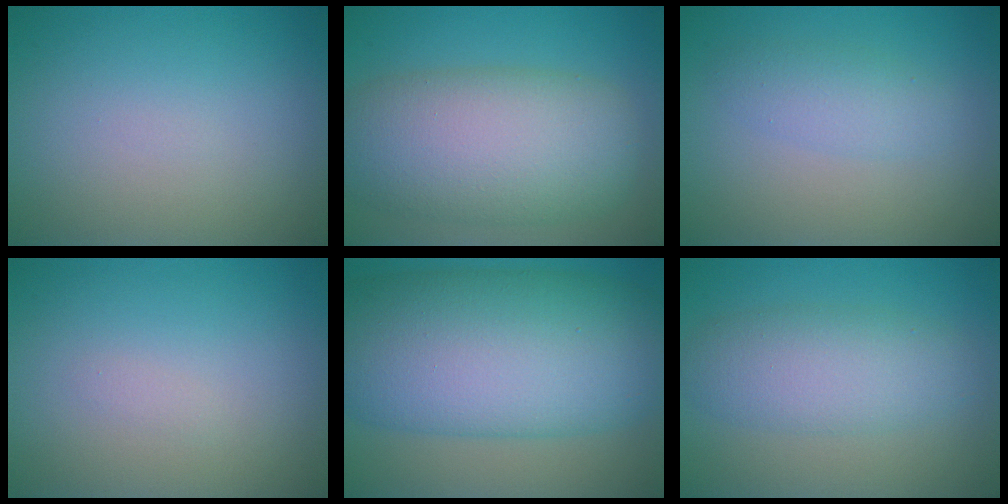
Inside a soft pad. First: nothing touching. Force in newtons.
{"total": 10.0, "press": 9.9, "slide": 0.4}
{"total": 2.3, "press": 2.3, "slide": 0.1}
{"total": 0.5, "press": 0.5, "slide": 0.0}
{"total": 14.9, "press": 14.9, "slide": 0.0}
{"total": 4.8, "press": 4.8, "slide": 0.2}